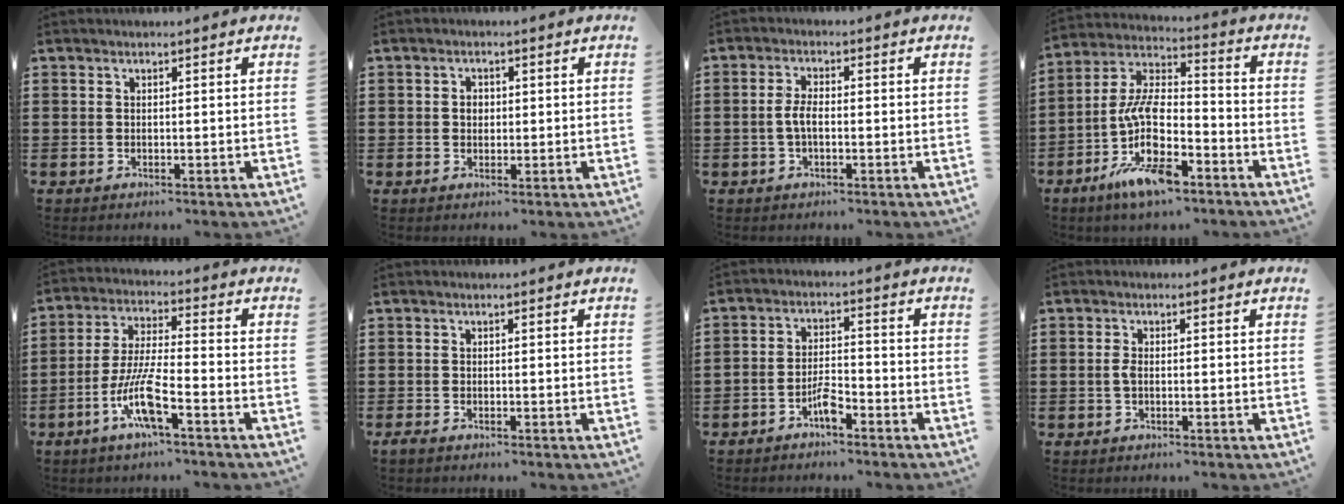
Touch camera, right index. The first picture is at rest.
{"total": 1.6, "force": [0.2, 1.3, 0.9], "torque": [-0.019, 0.009, 0.003]}
{"total": 3.0, "force": [-0.5, 1.2, 2.7], "torque": [-0.065, 0.000, -0.014]}
{"total": 12.2, "force": [-6.1, 5.1, 9.3], "torque": [-0.208, -0.002, -0.122]}
{"total": 9.1, "force": [-4.6, 1.5, 7.7], "torque": [-0.169, -0.011, -0.090]}
{"total": 0.6, "force": [-0.6, 0.1, 0.2], "torque": [-0.006, -0.003, -0.010]}
{"total": 3.8, "force": [-2.8, 1.3, 2.3], "torque": [-0.046, 0.008, -0.054]}
{"total": 1.4, "force": [-0.3, 0.6, 1.3], "torque": [-0.032, -0.002, -0.008]}